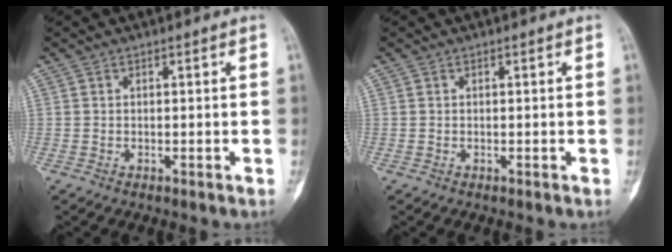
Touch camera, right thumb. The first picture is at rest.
{"total": 0.0}